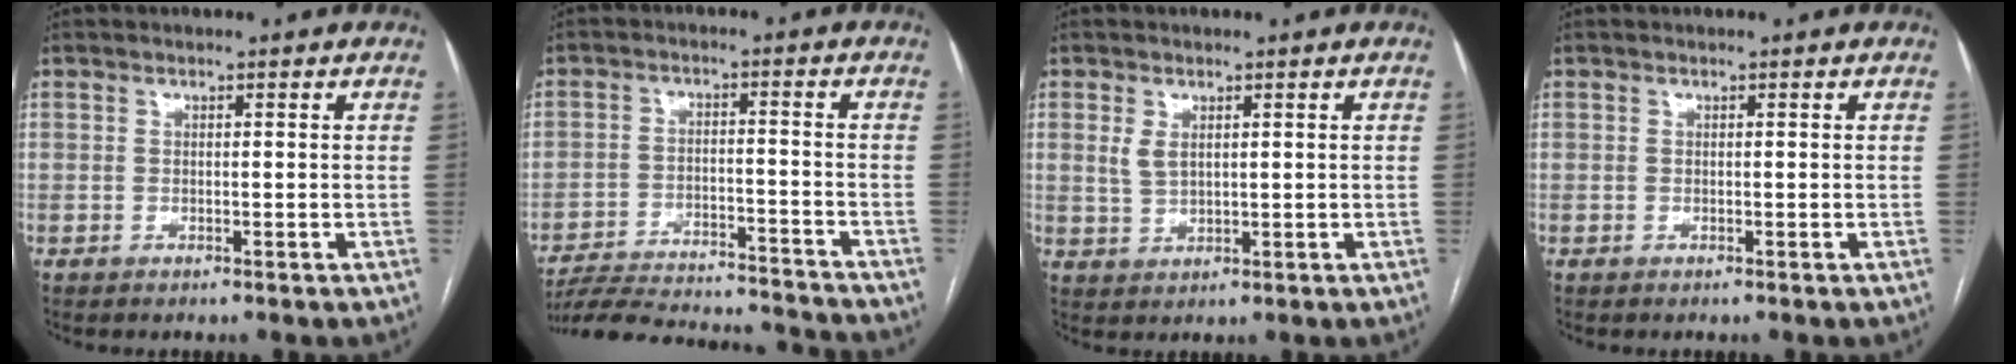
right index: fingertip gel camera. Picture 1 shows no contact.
{"total": 20.9, "force": [-19.8, 2.1, 6.1], "torque": [-0.116, -0.018, -0.281]}
{"total": 2.7, "force": [1.0, 1.5, 2.0], "torque": [-0.043, 0.002, 0.025]}
{"total": 0.0}